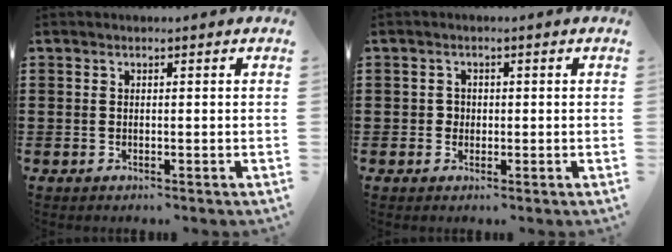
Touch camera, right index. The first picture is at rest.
{"total": 1.1, "force": [0.0, 1.0, 0.4], "torque": [-0.010, 0.004, -0.001]}